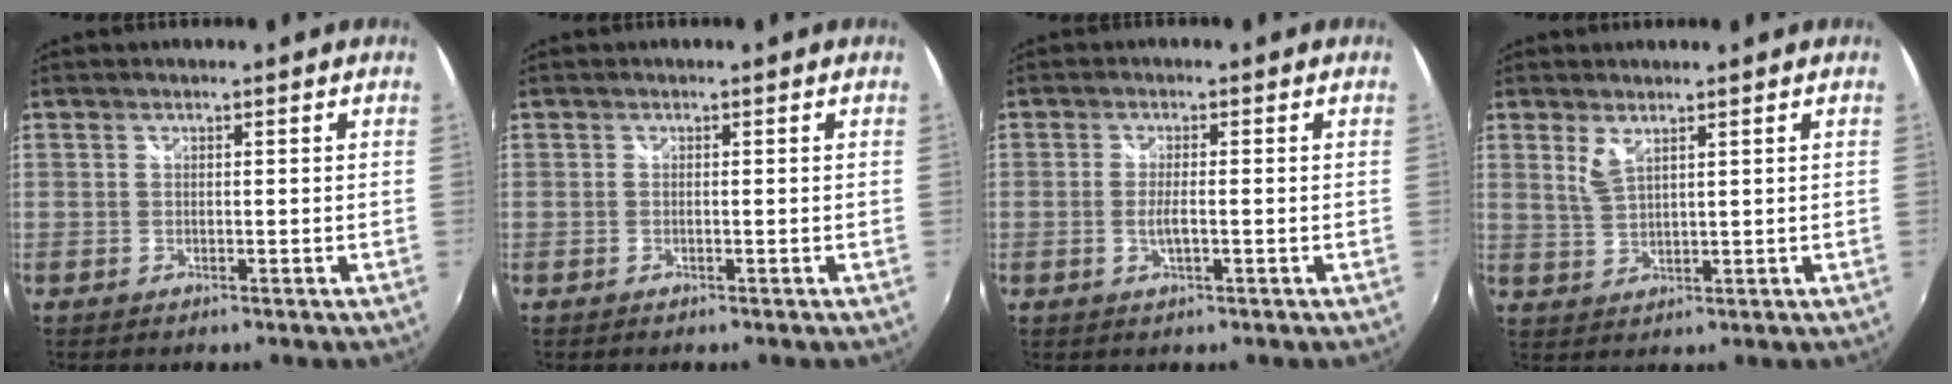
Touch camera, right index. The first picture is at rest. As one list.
[{"total": 0.0}, {"total": 2.4, "force": [-0.6, 0.3, 2.3], "torque": [-0.046, -0.004, -0.010]}, {"total": 3.1, "force": [1.9, 0.9, 2.3], "torque": [-0.046, -0.005, 0.038]}]